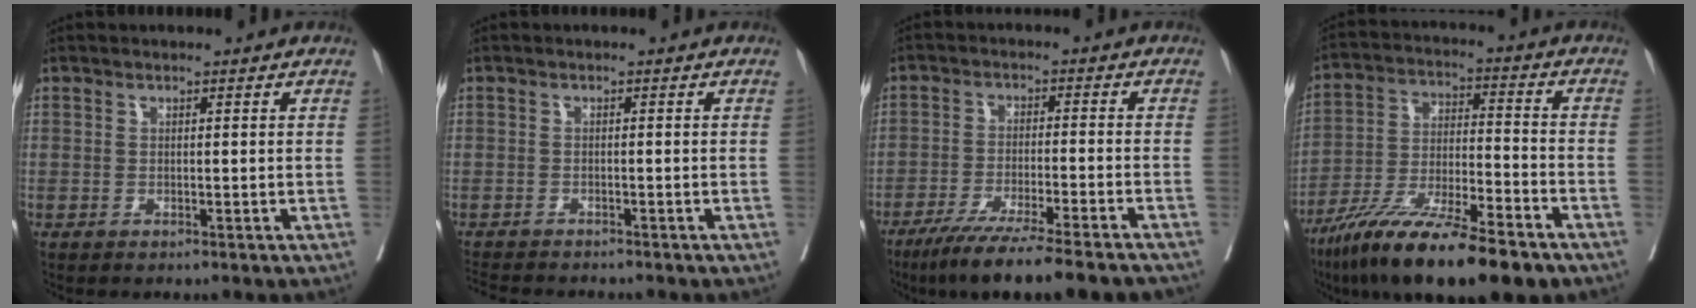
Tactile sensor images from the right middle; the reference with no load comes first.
{"total": 5.9, "force": [-5.5, 0.8, 2.0], "torque": [-0.026, -0.010, -0.086]}
{"total": 14.5, "force": [-12.0, 0.0, 8.1], "torque": [-0.114, -0.039, -0.187]}
{"total": 18.3, "force": [-13.1, 2.8, 12.5], "torque": [-0.208, -0.030, -0.230]}